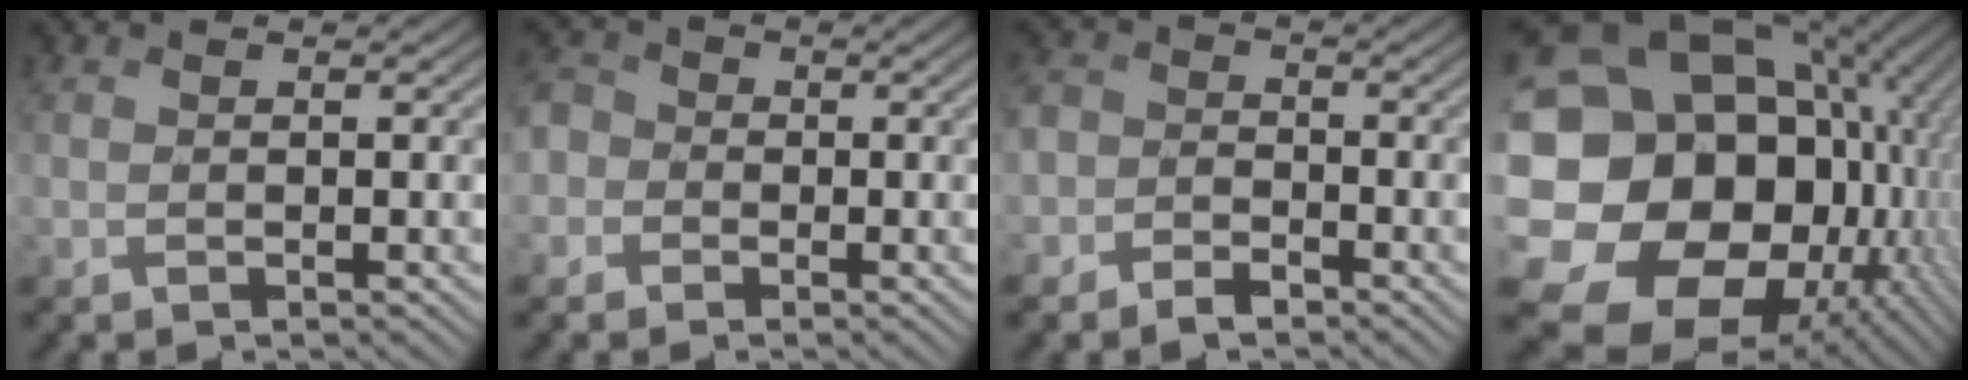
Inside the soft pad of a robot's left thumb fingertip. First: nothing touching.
{"total": 3.8, "force": [-1.0, 3.6, 0.8], "torque": [-0.025, 0.003, -0.043]}
{"total": 3.6, "force": [-2.4, 2.5, 1.0], "torque": [-0.014, 0.000, -0.063]}
{"total": 22.4, "force": [-3.6, 18.5, 12.1], "torque": [-0.284, -0.023, -0.062]}